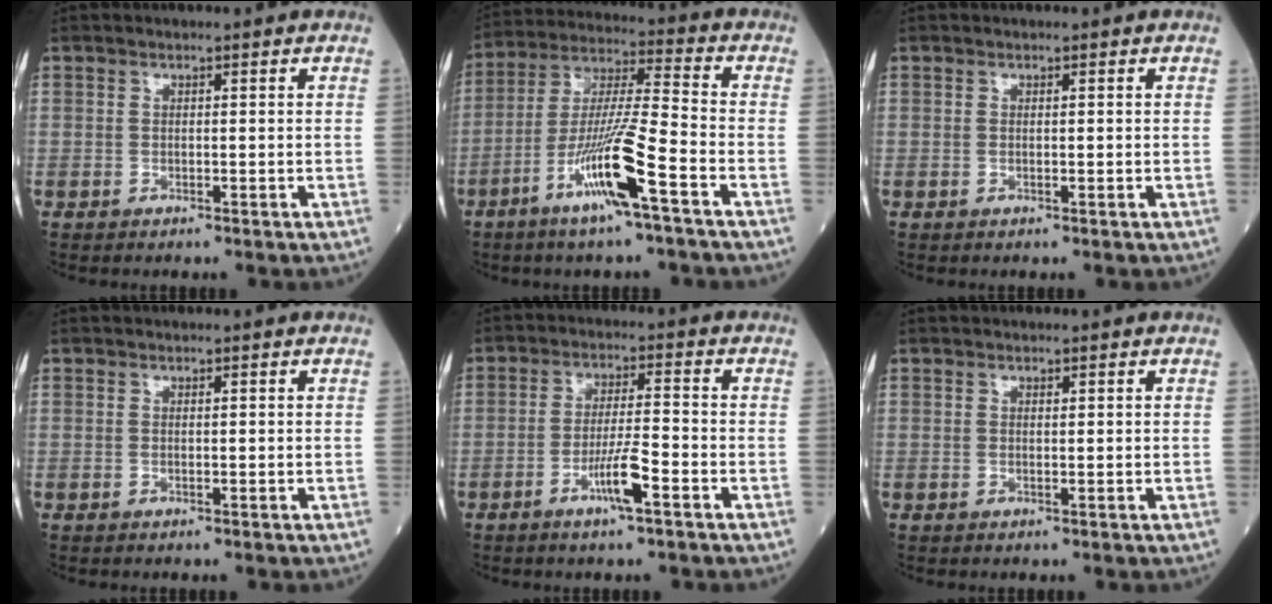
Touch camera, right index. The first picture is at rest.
{"total": 13.4, "force": [-6.4, 0.0, 11.8], "torque": [-0.238, -0.011, -0.122]}
{"total": 0.0}
{"total": 0.0}
{"total": 6.3, "force": [-3.1, 0.3, 5.4], "torque": [-0.108, -0.002, -0.057]}
{"total": 0.6, "force": [0.2, 0.2, 0.4], "torque": [-0.013, 0.000, 0.005]}